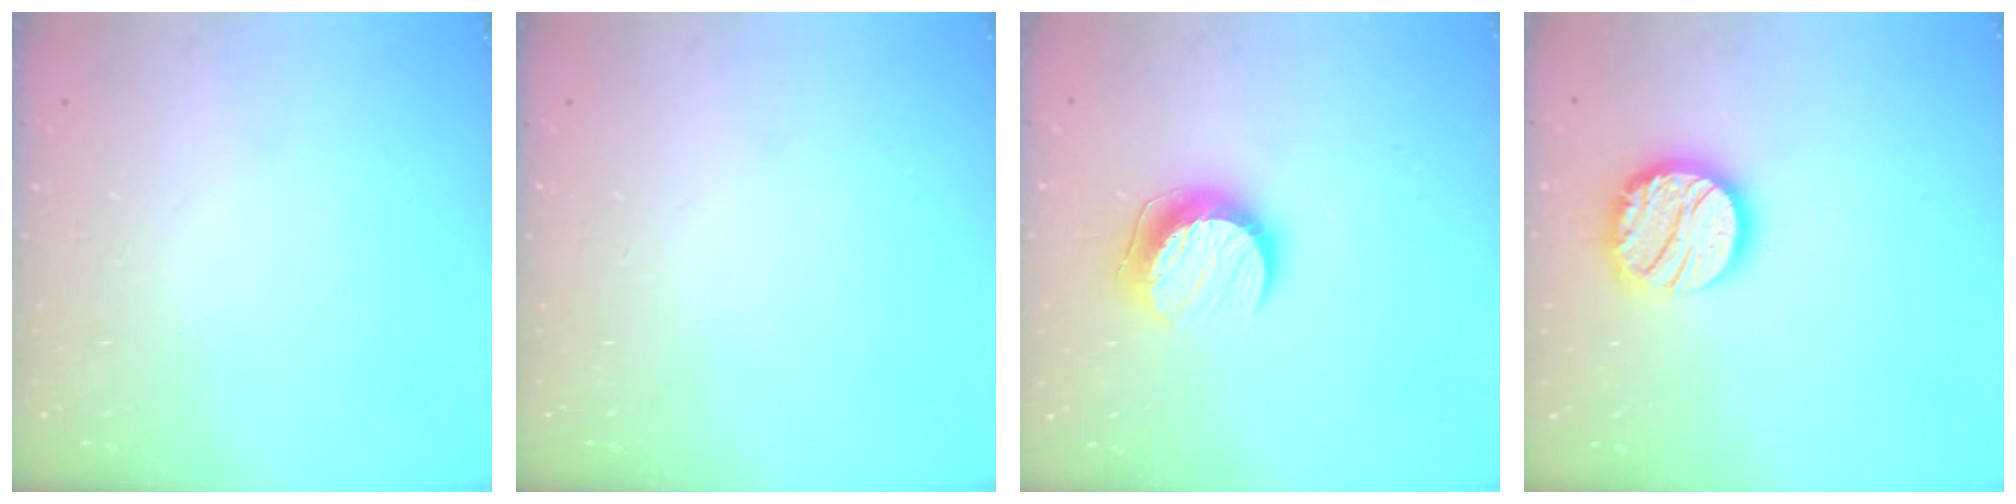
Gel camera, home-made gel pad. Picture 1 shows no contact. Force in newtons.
{"total": 0.0}
{"total": 10.1, "press": 10.1, "slide": 0.9}
{"total": 16.6, "press": 16.6, "slide": 1.2}